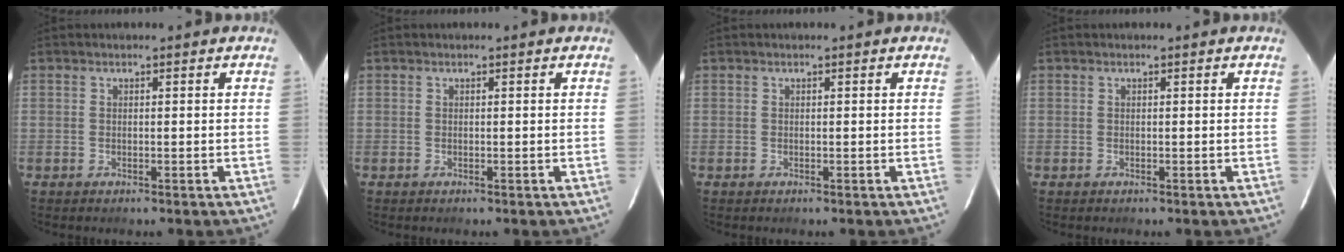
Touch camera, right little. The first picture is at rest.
{"total": 0.0}
{"total": 0.0}
{"total": 0.0}